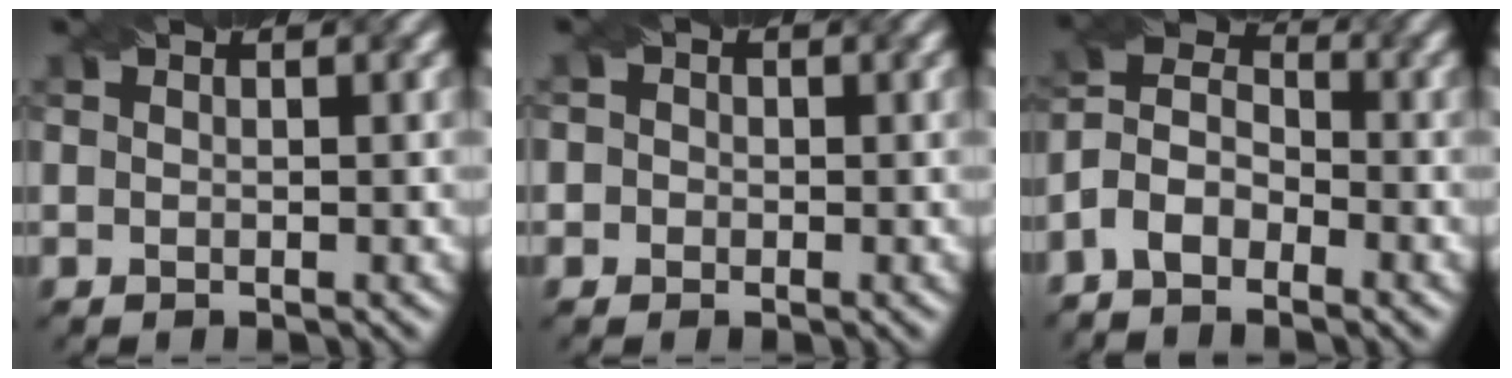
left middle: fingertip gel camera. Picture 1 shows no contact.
{"total": 2.0, "force": [0.4, 1.9, 0.7], "torque": [0.011, 0.015, -0.015]}
{"total": 4.9, "force": [-3.5, 2.4, 2.5], "torque": [-0.045, 0.012, -0.079]}